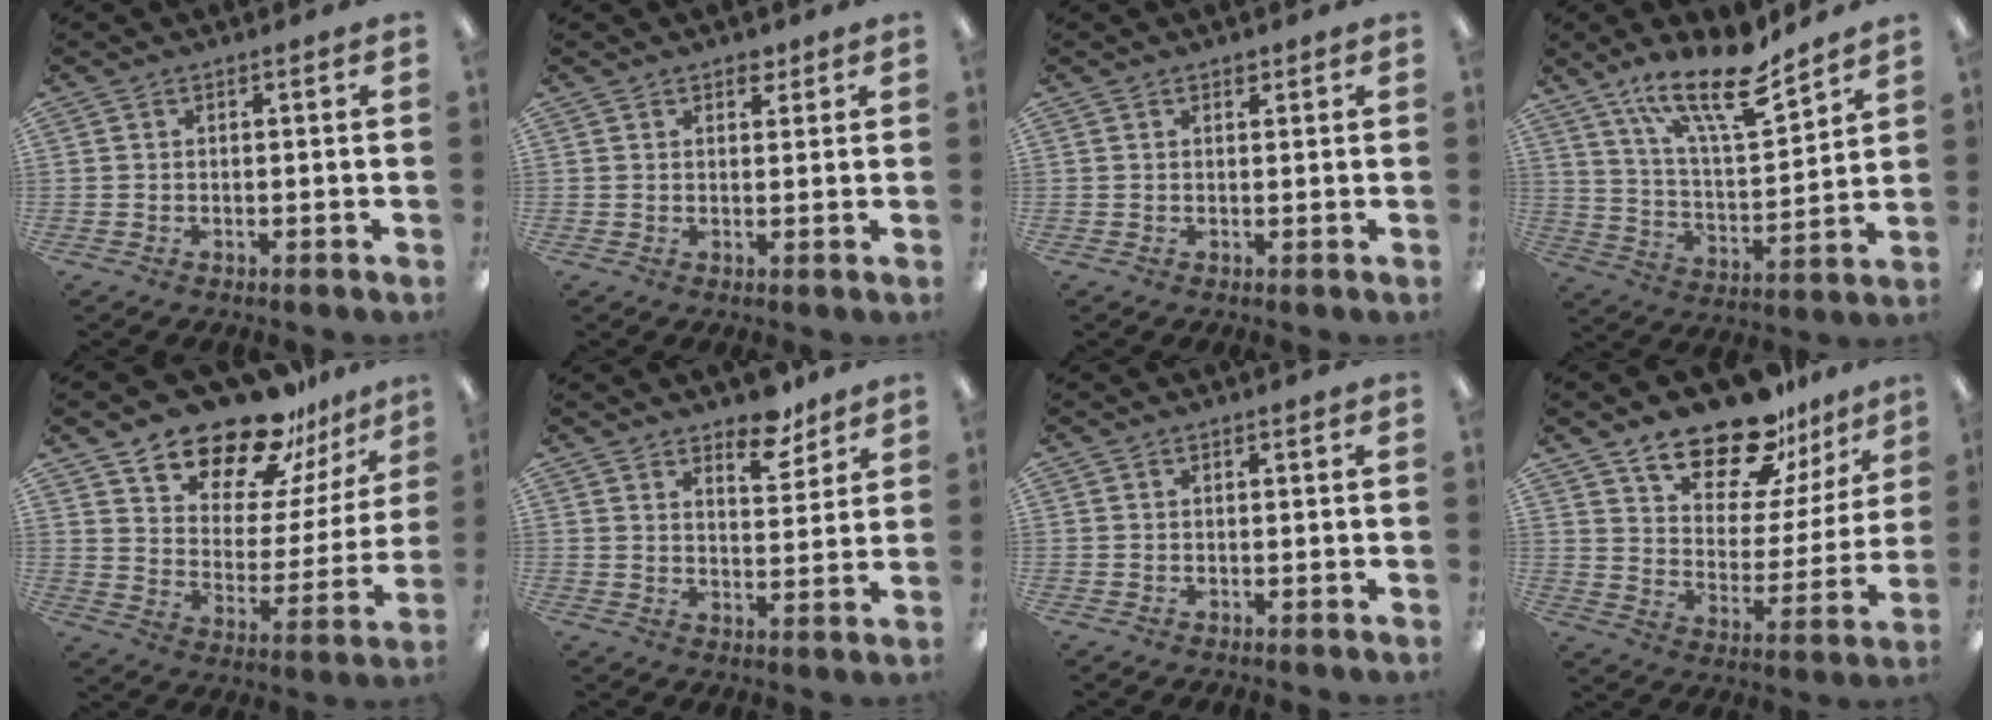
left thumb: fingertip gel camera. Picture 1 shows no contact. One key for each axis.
{"total": 2.7, "fx": 1.9, "fy": 1.7, "fz": 0.9, "tx": 0.005, "ty": -0.006, "tz": 0.029}
{"total": 1.4, "fx": 1.0, "fy": 0.9, "fz": 0.5, "tx": 0.007, "ty": -0.004, "tz": 0.014}
{"total": 17.9, "fx": 13.2, "fy": 5.3, "fz": 10.8, "tx": -0.183, "ty": -0.079, "tz": 0.221}
{"total": 18.9, "fx": 16.3, "fy": 7.3, "fz": 6.3, "tx": -0.112, "ty": -0.133, "tz": 0.288}
{"total": 7.9, "fx": 6.5, "fy": 3.3, "fz": 3.0, "tx": -0.020, "ty": -0.043, "tz": 0.111}
{"total": 0.0}
{"total": 18.9, "fx": 15.4, "fy": 7.6, "fz": 7.8, "tx": -0.125, "ty": -0.114, "tz": 0.271}